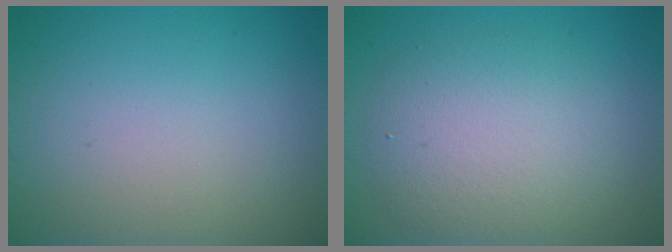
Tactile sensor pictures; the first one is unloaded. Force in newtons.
{"total": 5.1, "press": 5.1, "slide": 0.5}